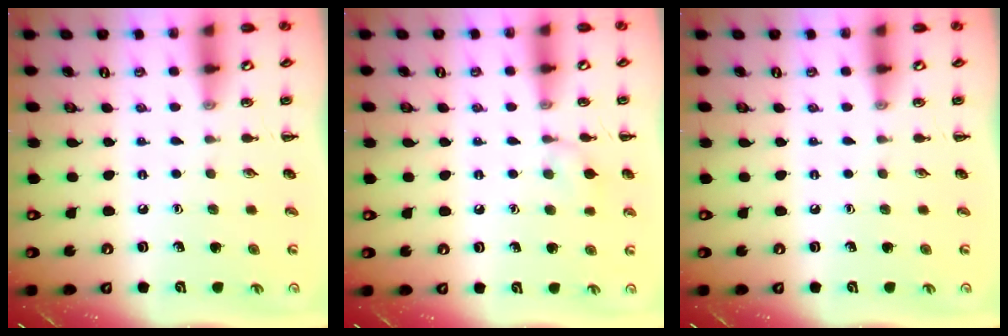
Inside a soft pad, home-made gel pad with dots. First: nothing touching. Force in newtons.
{"total": 6.7, "press": 6.4, "slide": 2.0}
{"total": 0.0}